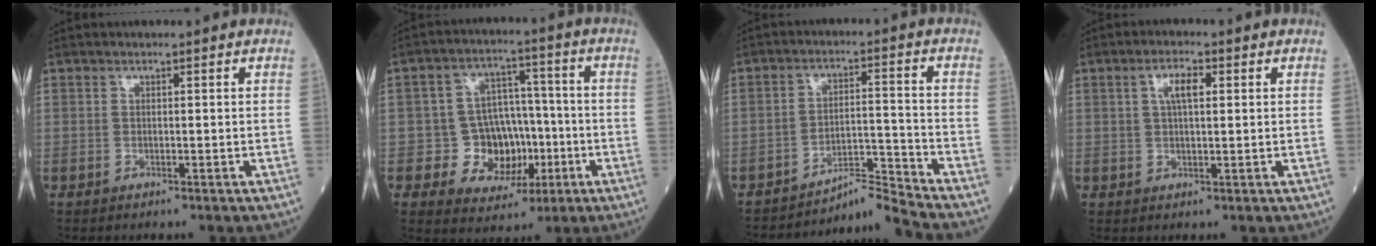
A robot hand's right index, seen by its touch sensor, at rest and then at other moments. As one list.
[{"total": 9.3, "force": [-2.0, 8.0, 4.4], "torque": [-0.057, 0.026, -0.022]}, {"total": 6.9, "force": [-6.2, -2.8, -1.0], "torque": [0.008, 0.017, -0.103]}, {"total": 3.8, "force": [1.2, 1.2, 3.4], "torque": [-0.066, 0.008, 0.022]}]